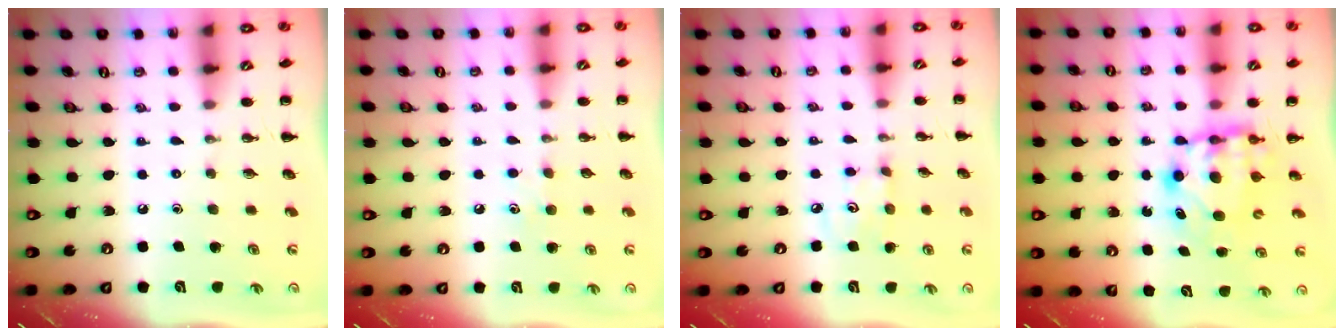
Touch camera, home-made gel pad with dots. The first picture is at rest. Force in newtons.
{"total": 4.8, "press": 4.6, "slide": 1.4}
{"total": 3.4, "press": 3.3, "slide": 1.0}
{"total": 6.6, "press": 6.5, "slide": 1.2}